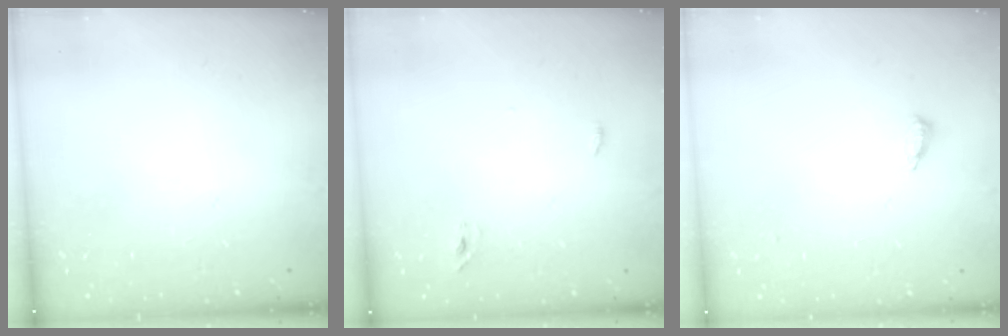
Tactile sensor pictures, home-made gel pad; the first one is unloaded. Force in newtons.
{"total": 2.9, "press": 2.7, "slide": 1.0}
{"total": 3.9, "press": 3.8, "slide": 0.6}